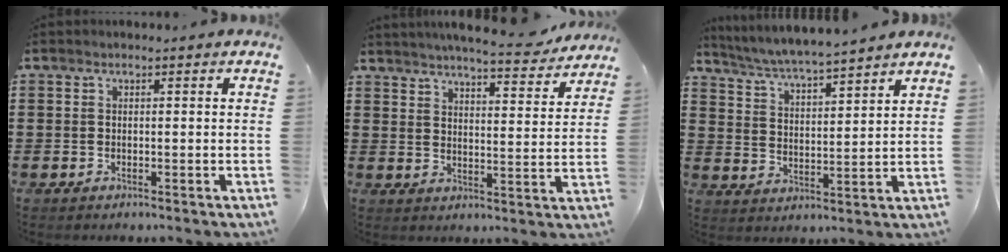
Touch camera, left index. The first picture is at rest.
{"total": 5.8, "force": [5.5, -0.1, 1.9], "torque": [-0.043, -0.038, 0.091]}
{"total": 5.0, "force": [4.9, -0.4, 1.0], "torque": [-0.041, -0.032, 0.082]}